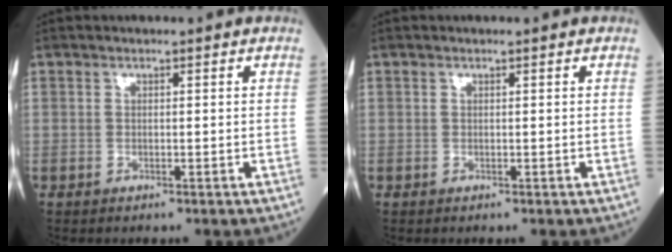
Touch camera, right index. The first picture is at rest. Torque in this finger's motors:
{"motor_torque": [0.08, 0.00, 0.06, 0.01]}